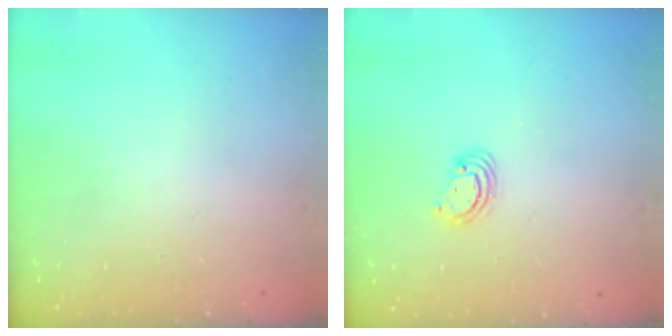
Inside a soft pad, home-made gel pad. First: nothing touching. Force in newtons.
{"total": 2.5, "press": 2.5, "slide": 0.3}